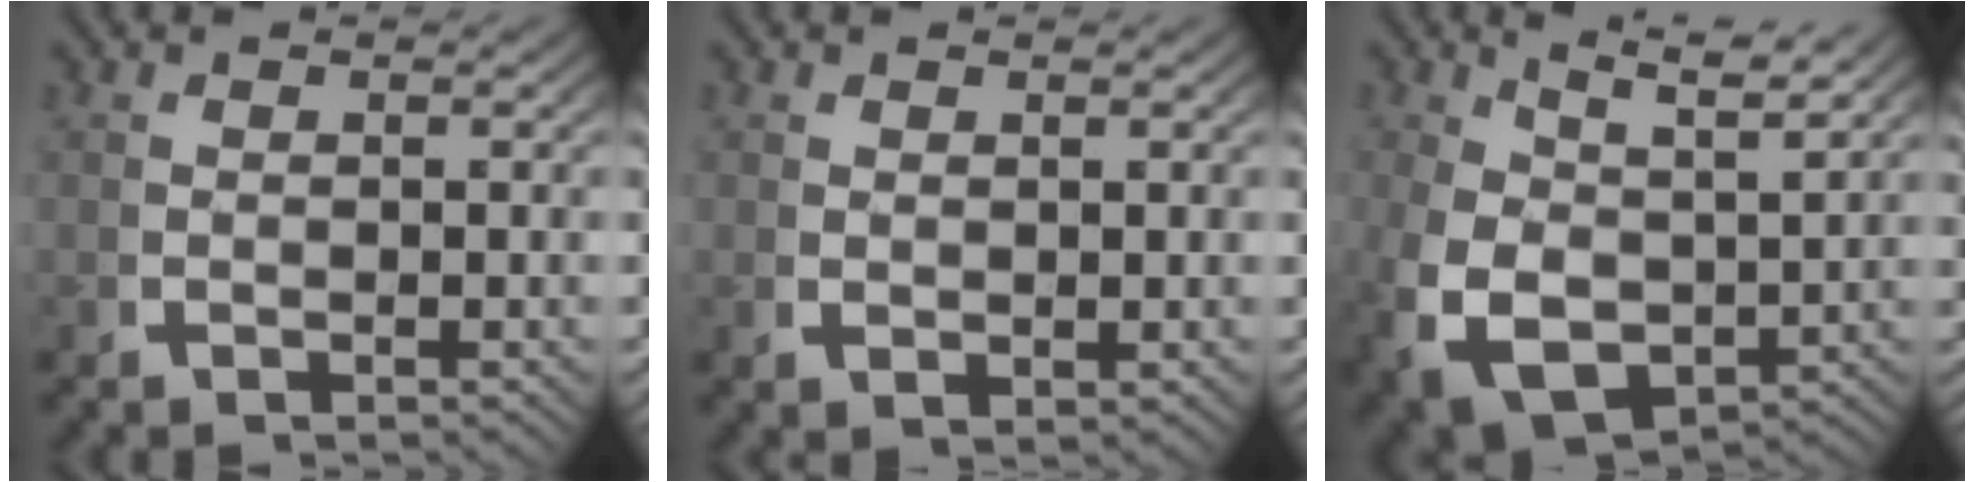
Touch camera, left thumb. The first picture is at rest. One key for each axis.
{"total": 0.7, "fx": 0.6, "fy": 0.2, "fz": 0.4, "tx": -0.010, "ty": -0.001, "tz": 0.018}
{"total": 9.0, "fx": 0.2, "fy": 6.3, "fz": 6.5, "tx": -0.146, "ty": -0.040, "tz": 0.023}